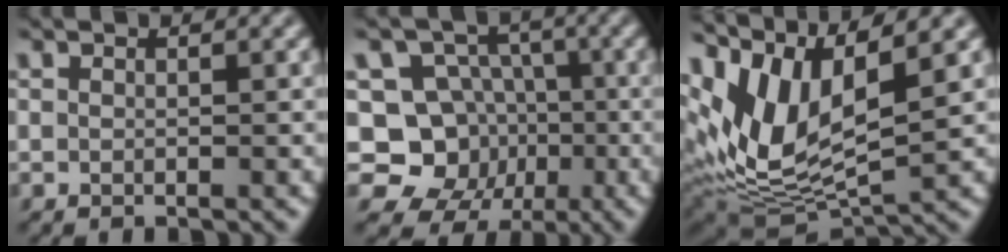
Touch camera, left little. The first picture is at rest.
{"total": 9.8, "force": [-2.0, 8.9, 3.5], "torque": [-0.049, 0.014, -0.065]}
{"total": 10.5, "force": [3.9, 4.6, 8.6], "torque": [-0.193, 0.006, 0.074]}